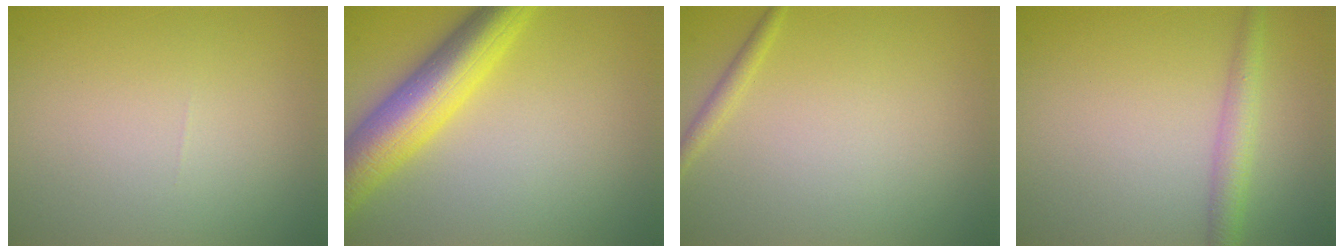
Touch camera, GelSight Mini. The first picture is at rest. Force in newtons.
{"total": 7.5, "press": 7.5, "slide": 0.3}
{"total": 1.1, "press": 1.1, "slide": 0.1}
{"total": 2.5, "press": 2.5, "slide": 0.1}